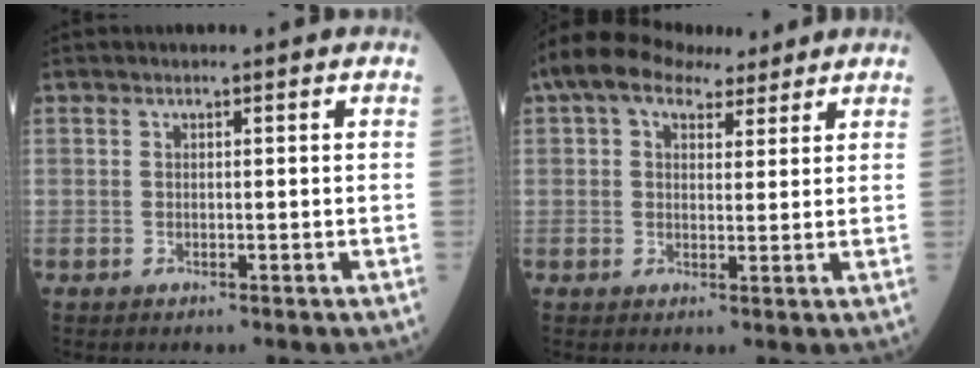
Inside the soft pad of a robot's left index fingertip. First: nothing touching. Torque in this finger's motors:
{"motor_torque": [0.91, -0.94, 0.28, 0.04]}